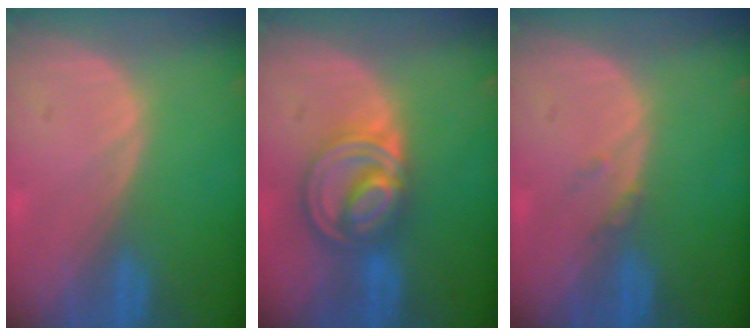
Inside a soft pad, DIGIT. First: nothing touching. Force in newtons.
{"total": 8.6, "press": 7.3, "slide": 4.6}
{"total": 1.0, "press": 1.0, "slide": 0.2}